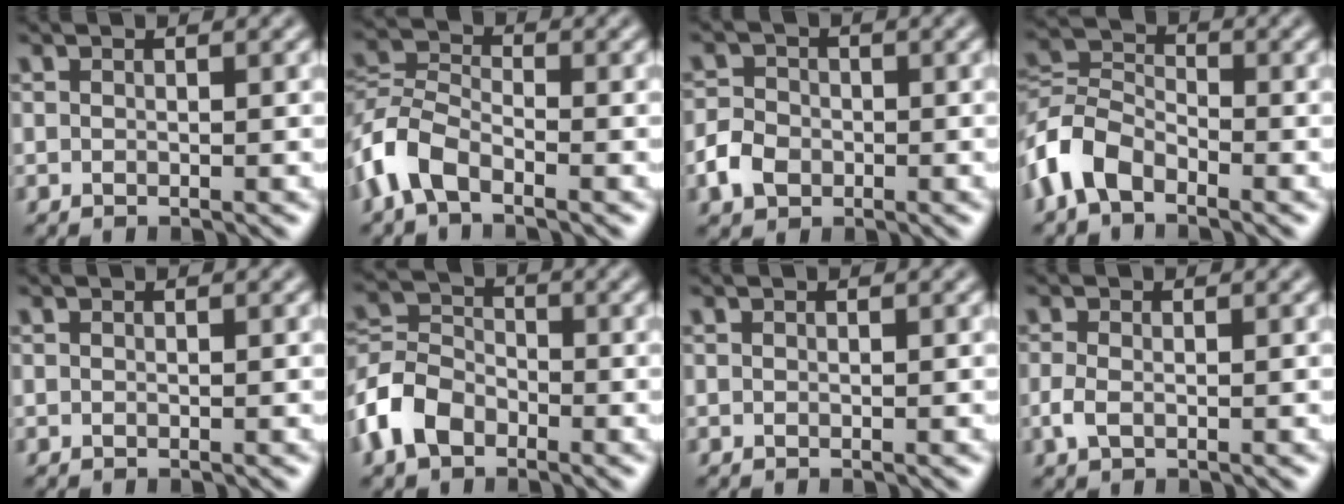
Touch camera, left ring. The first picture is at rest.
{"total": 4.9, "force": [-3.1, 2.5, 2.9], "torque": [-0.067, 0.001, -0.076]}
{"total": 3.0, "force": [-1.1, 2.4, 1.3], "torque": [-0.025, 0.002, -0.026]}
{"total": 5.3, "force": [-3.2, 3.0, 2.9], "torque": [-0.063, 0.006, -0.081]}
{"total": 0.0}
{"total": 5.0, "force": [-2.9, 3.4, 2.5], "torque": [-0.054, 0.004, -0.069]}
{"total": 0.0}
{"total": 1.5, "force": [-0.4, 0.9, 1.1], "torque": [-0.028, -0.003, -0.010]}